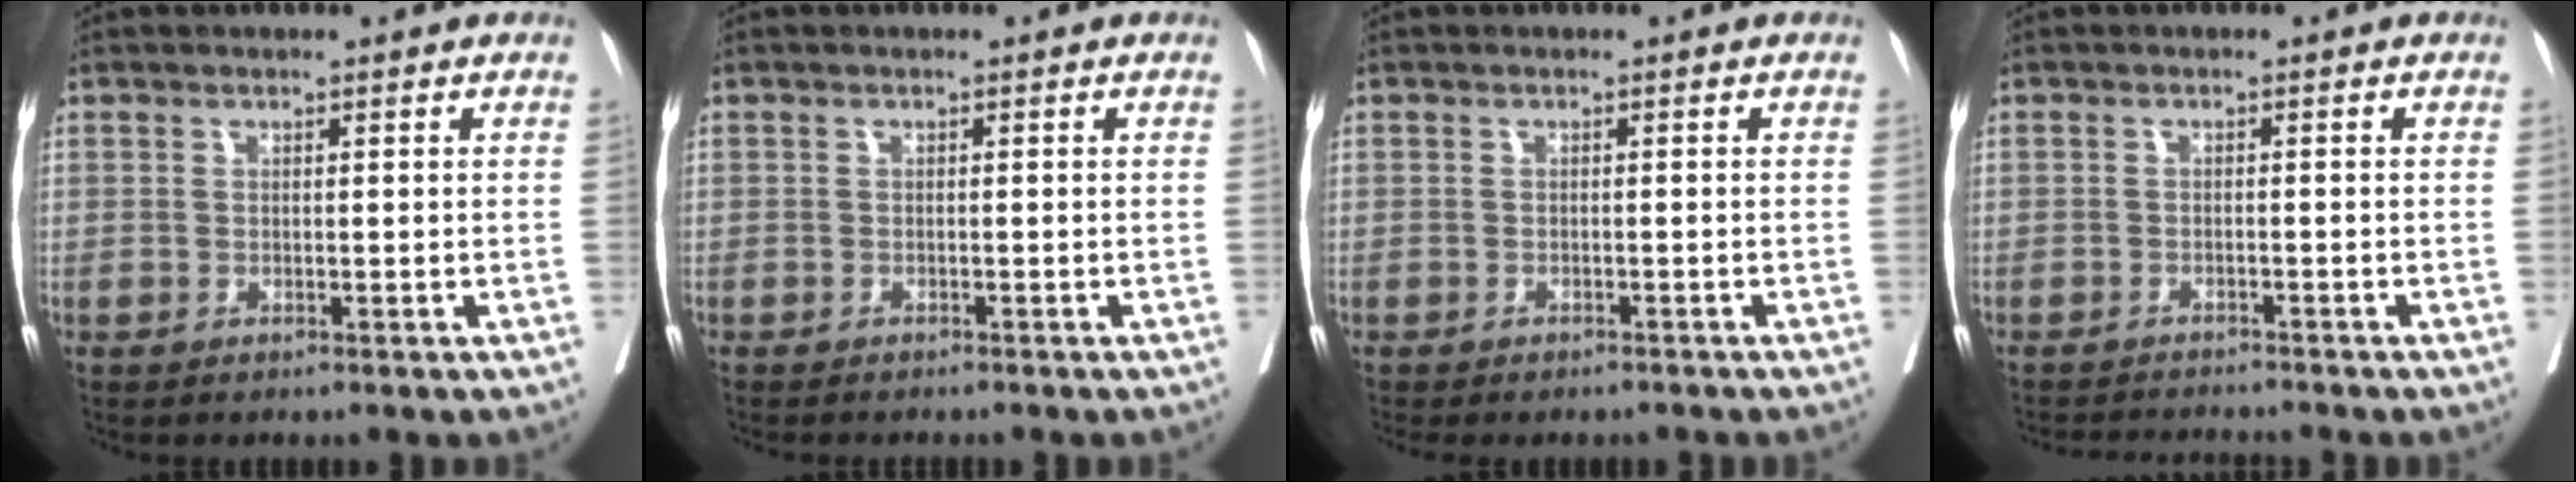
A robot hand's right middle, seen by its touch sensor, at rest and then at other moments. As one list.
[{"total": 3.8, "force": [-3.3, 0.7, 1.6], "torque": [-0.021, -0.006, -0.041]}, {"total": 5.6, "force": [-5.0, 1.9, 1.7], "torque": [-0.013, -0.003, -0.063]}, {"total": 5.8, "force": [-5.6, 0.0, 1.2], "torque": [-0.007, -0.009, -0.083]}]